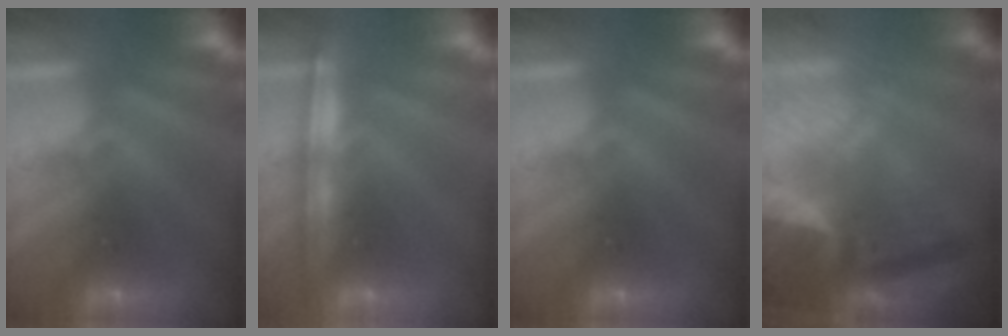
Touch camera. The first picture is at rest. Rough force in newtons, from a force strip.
{"total": 1.2}
{"total": 0.0}
{"total": 8.9}